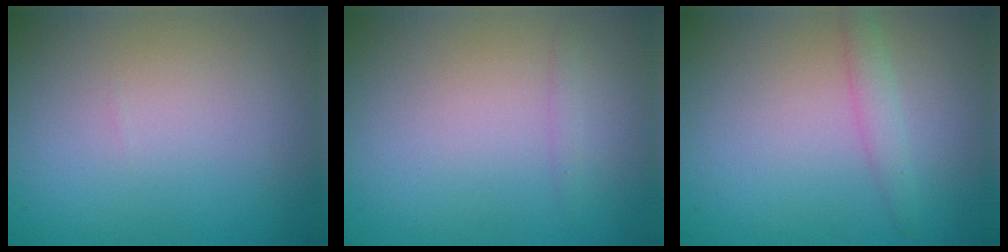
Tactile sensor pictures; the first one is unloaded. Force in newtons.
{"total": 0.6, "press": 0.6, "slide": 0.0}
{"total": 1.8, "press": 1.8, "slide": 0.0}